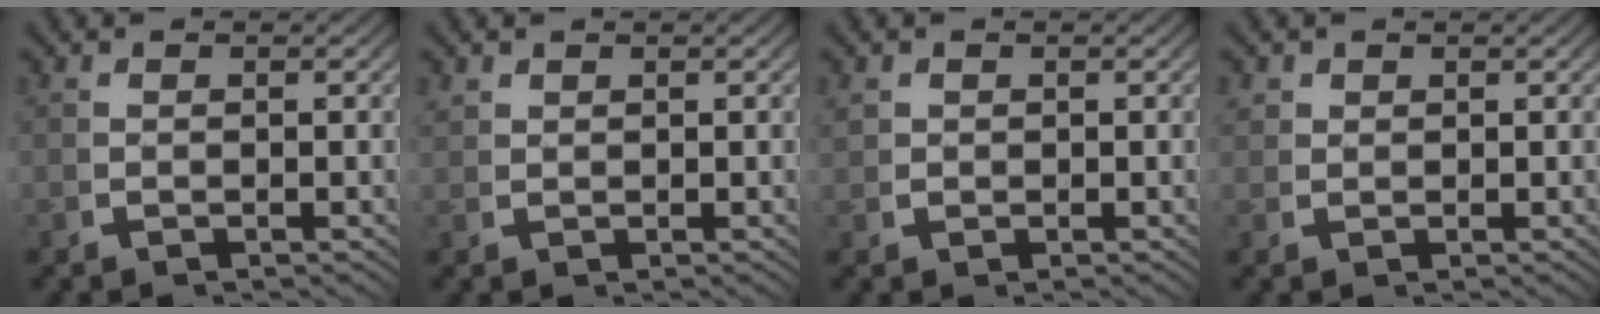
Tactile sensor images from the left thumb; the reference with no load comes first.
{"total": 1.1, "force": [1.0, 0.5, 0.2], "torque": [-0.004, 0.002, 0.024]}
{"total": 1.7, "force": [0.5, 1.5, 0.6], "torque": [-0.019, -0.004, 0.011]}
{"total": 1.6, "force": [0.9, 1.3, 0.5], "torque": [-0.013, -0.004, 0.021]}